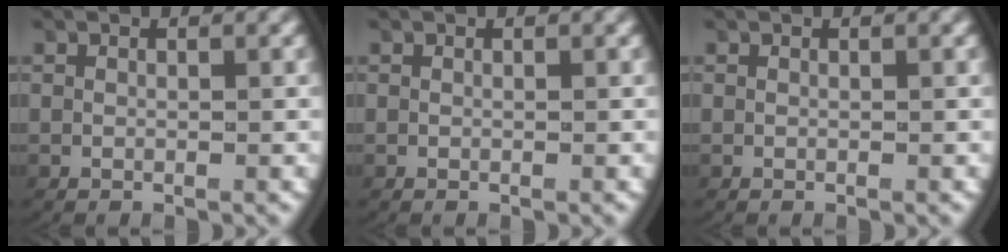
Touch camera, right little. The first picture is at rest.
{"total": 0.0}
{"total": 0.0}